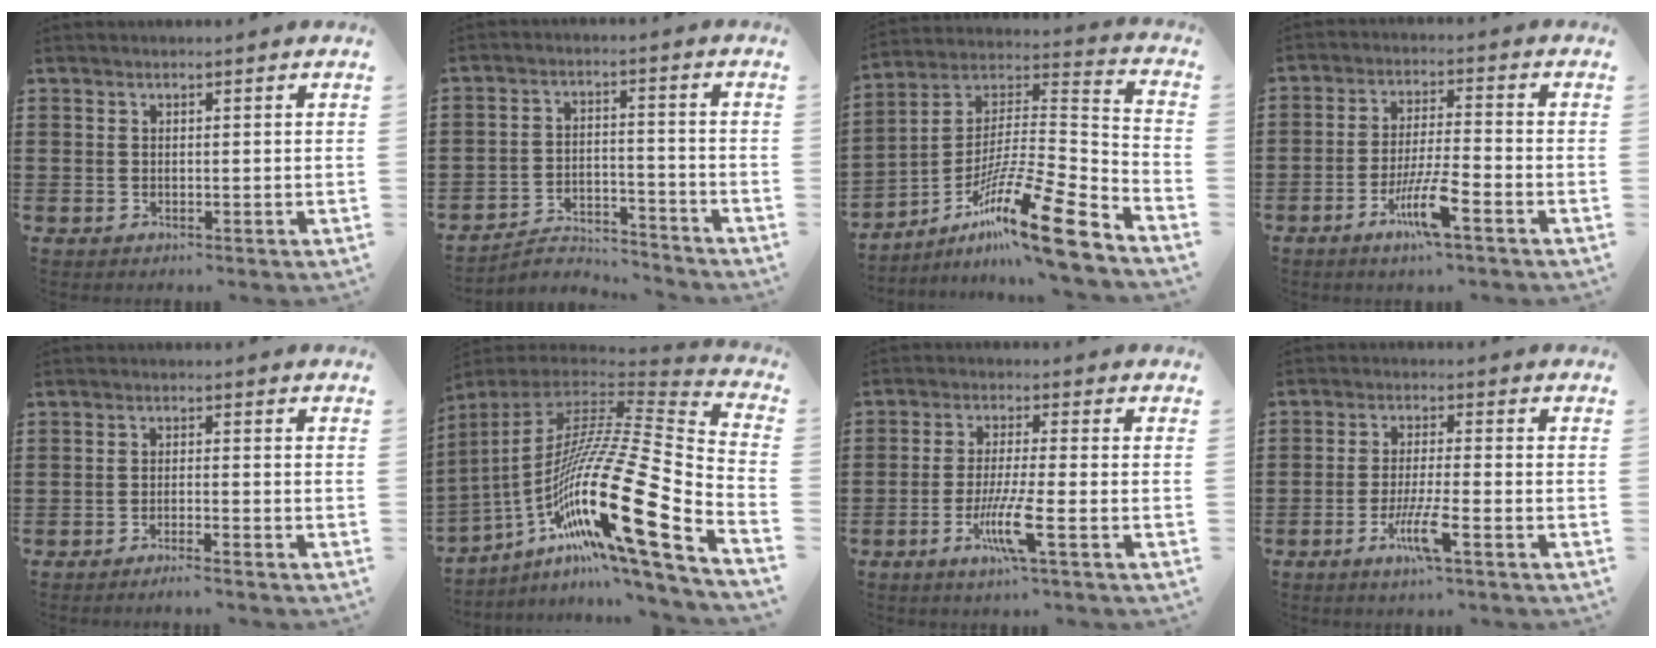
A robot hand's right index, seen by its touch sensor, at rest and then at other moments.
{"total": 4.2, "force": [-4.0, 0.9, 0.9], "torque": [-0.019, 0.010, -0.082]}
{"total": 18.2, "force": [-11.7, 2.5, 13.7], "torque": [-0.213, 0.025, -0.205]}
{"total": 7.6, "force": [-4.0, 0.9, 6.4], "torque": [-0.135, -0.011, -0.076]}
{"total": 1.7, "force": [-1.6, -0.4, 0.6], "torque": [-0.011, 0.001, -0.031]}
{"total": 24.3, "force": [-7.3, 4.6, 22.7], "torque": [-0.440, -0.017, -0.142]}
{"total": 7.2, "force": [-3.1, 0.4, 6.5], "torque": [-0.132, -0.017, -0.059]}
{"total": 6.1, "force": [-3.1, 0.5, 5.2], "torque": [-0.110, -0.015, -0.060]}